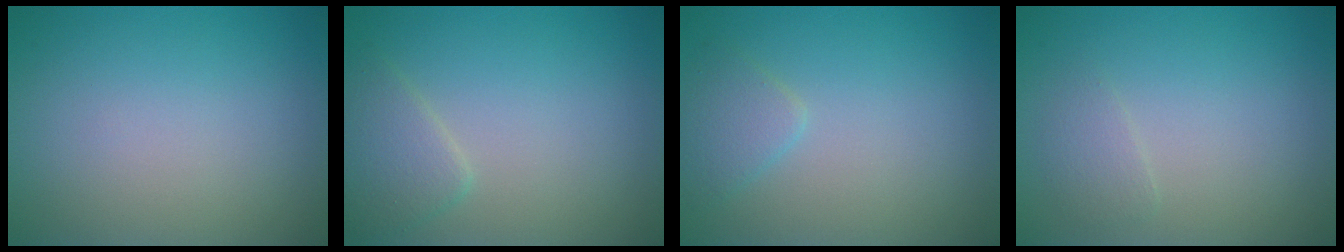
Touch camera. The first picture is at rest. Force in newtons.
{"total": 2.3, "press": 2.3, "slide": 0.0}
{"total": 1.7, "press": 1.7, "slide": 0.1}
{"total": 1.2, "press": 1.2, "slide": 0.1}